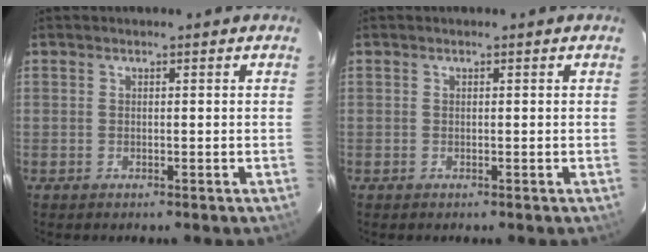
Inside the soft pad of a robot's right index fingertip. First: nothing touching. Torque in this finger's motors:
{"motor_torque": [-0.25, 0.10, -0.05, 0.01]}